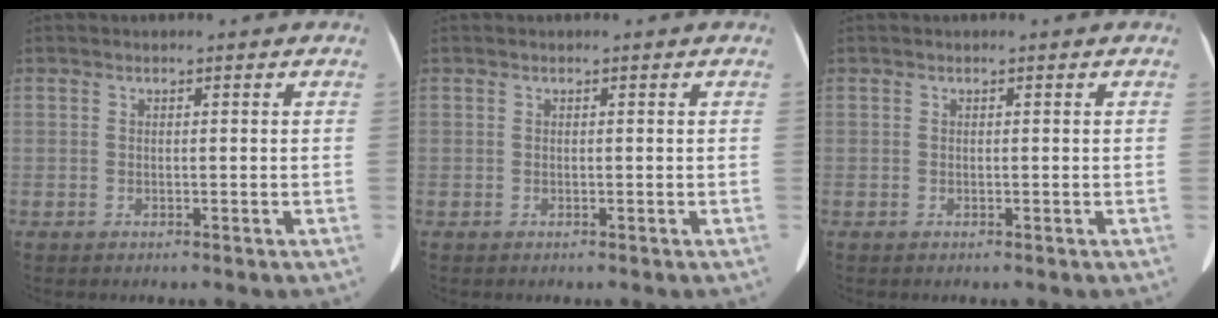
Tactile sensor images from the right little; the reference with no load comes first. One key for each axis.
{"total": 0.0}
{"total": 0.0}